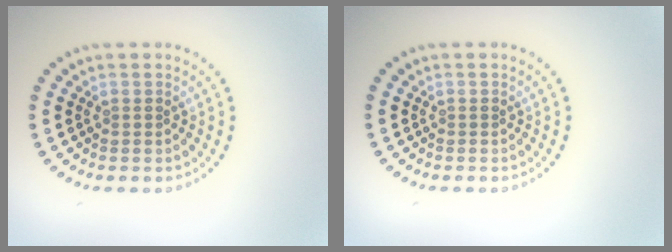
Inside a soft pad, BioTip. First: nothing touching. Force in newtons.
{"total": 0.0}